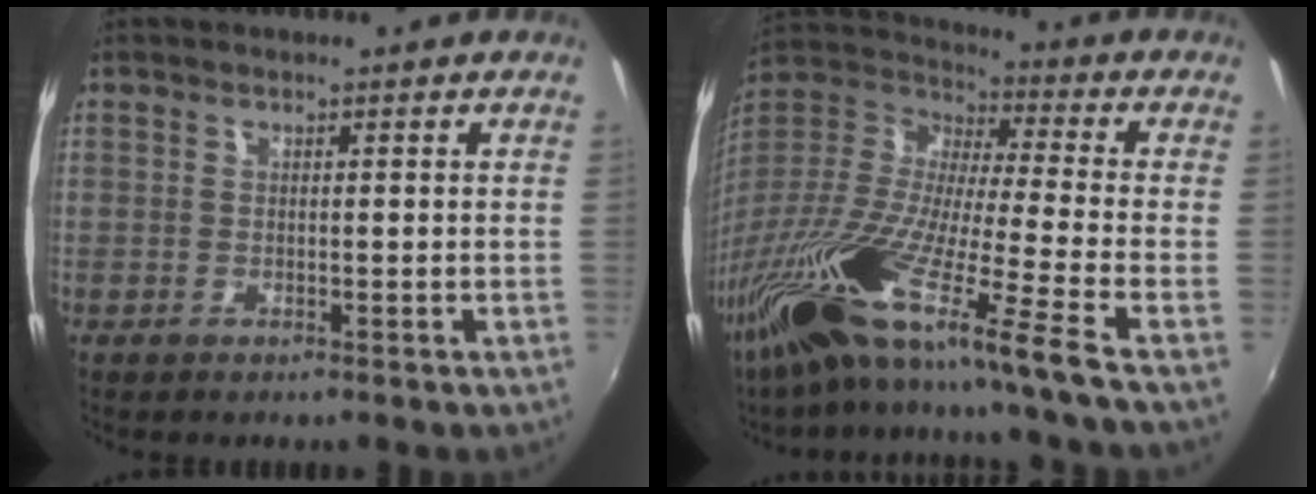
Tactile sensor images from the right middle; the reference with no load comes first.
{"total": 23.7, "force": [-17.2, -1.9, 16.2], "torque": [-0.277, -0.074, -0.319]}